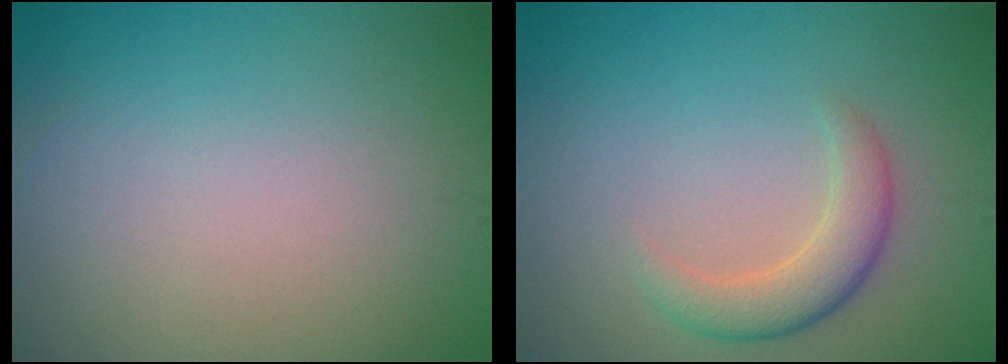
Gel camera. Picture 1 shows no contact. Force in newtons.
{"total": 3.0, "press": 3.0, "slide": 0.3}